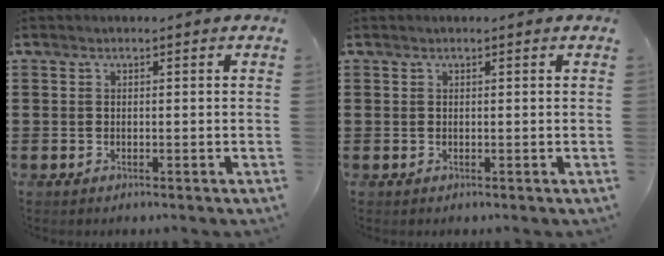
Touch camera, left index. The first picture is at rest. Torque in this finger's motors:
{"motor_torque": [-0.38, -0.36, -0.08, -0.02]}